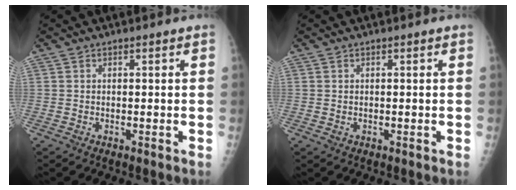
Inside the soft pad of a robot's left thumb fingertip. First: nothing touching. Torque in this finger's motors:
{"motor_torque": [-0.38, 0.06, 0.24, 0.38, 0.04]}